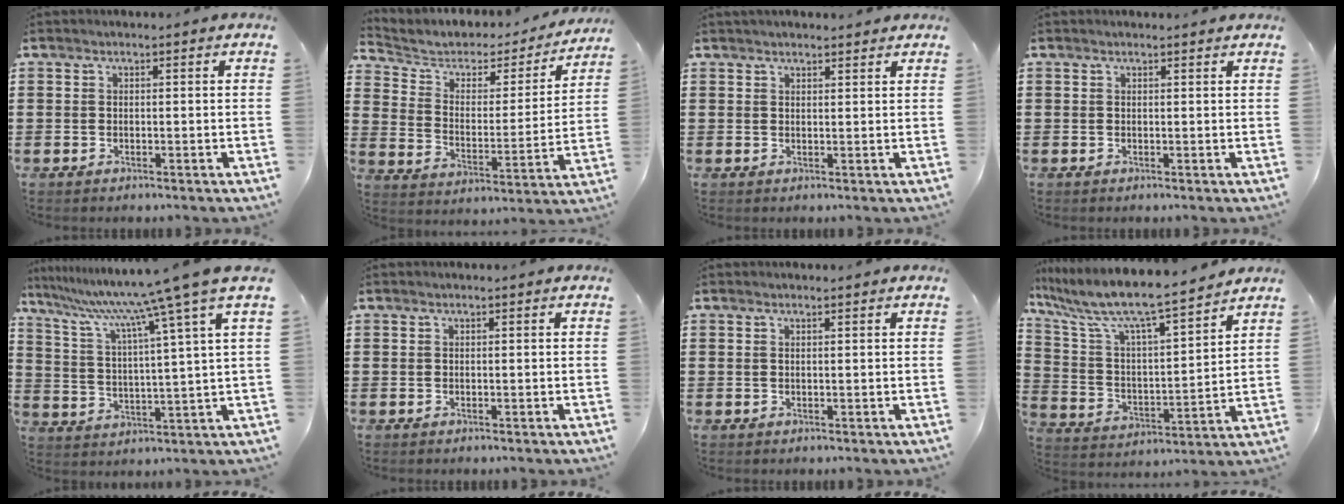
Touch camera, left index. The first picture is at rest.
{"total": 4.2, "force": [3.1, 2.6, 1.1], "torque": [-0.048, -0.019, 0.045]}
{"total": 1.6, "force": [1.5, 0.3, 0.3], "torque": [-0.008, 0.002, 0.029]}
{"total": 0.6, "force": [0.6, 0.0, 0.2], "torque": [-0.005, -0.001, 0.012]}
{"total": 10.4, "force": [8.4, -1.5, 5.9], "torque": [-0.150, -0.056, 0.128]}
{"total": 0.0}
{"total": 0.5, "force": [0.3, -0.1, 0.4], "torque": [-0.007, -0.001, 0.007]}
{"total": 8.1, "force": [7.0, 0.3, 3.9], "torque": [-0.110, -0.055, 0.110]}